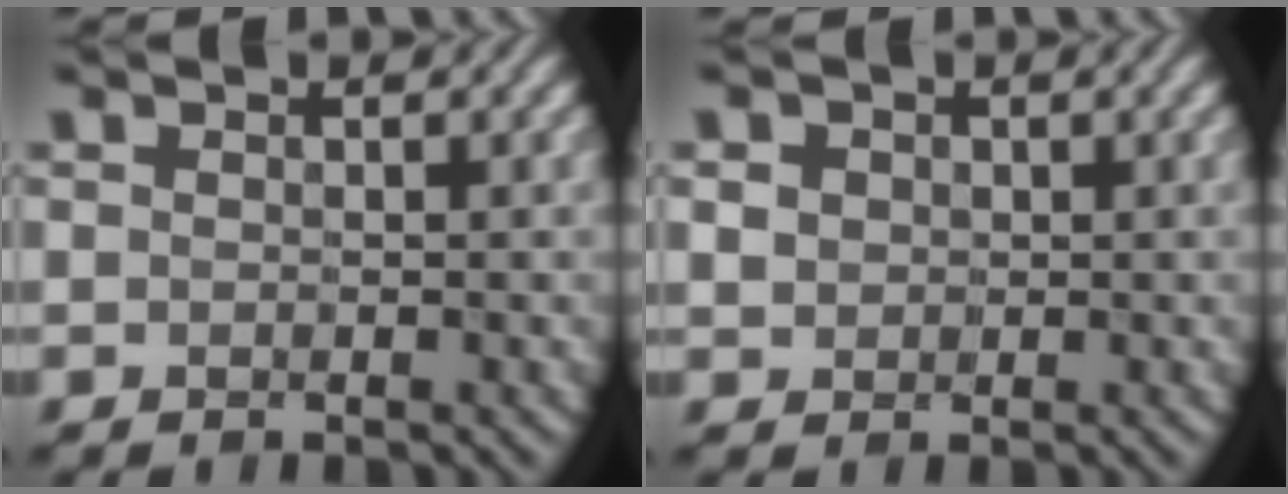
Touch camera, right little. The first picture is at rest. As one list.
[{"total": 1.5, "force": [0.2, 1.4, 0.4], "torque": [-0.019, -0.008, 0.010]}]